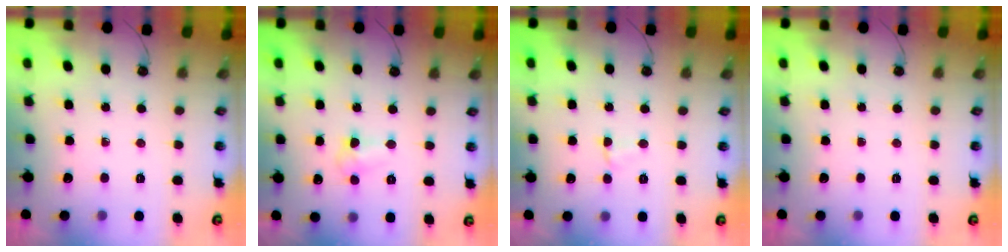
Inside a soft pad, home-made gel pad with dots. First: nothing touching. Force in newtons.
{"total": 4.0, "press": 4.0, "slide": 0.6}
{"total": 2.8, "press": 2.7, "slide": 0.5}
{"total": 0.0}